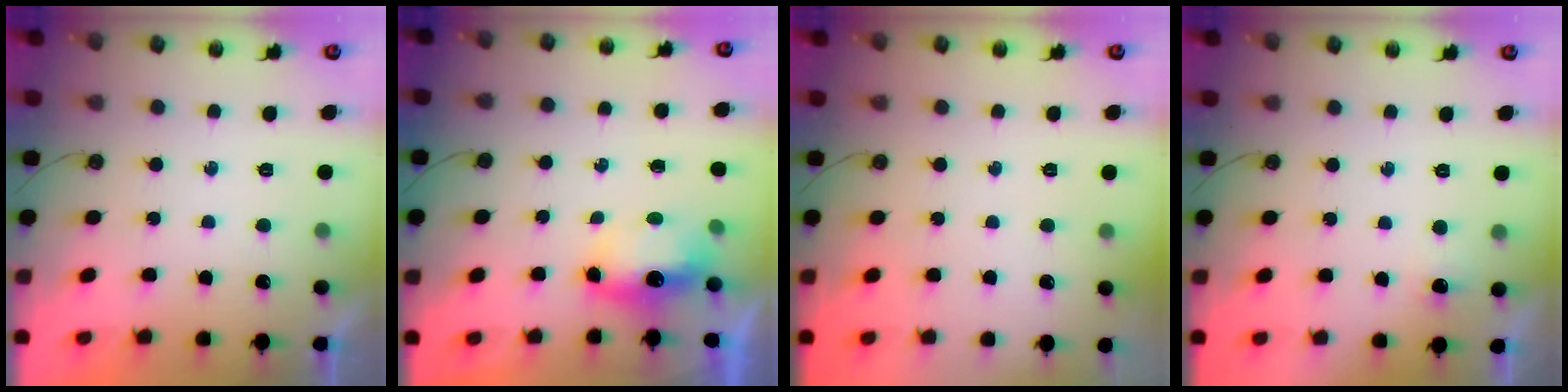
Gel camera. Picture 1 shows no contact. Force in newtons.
{"total": 6.2, "press": 6.2, "slide": 0.2}
{"total": 0.0}
{"total": 3.0, "press": 2.8, "slide": 1.0}